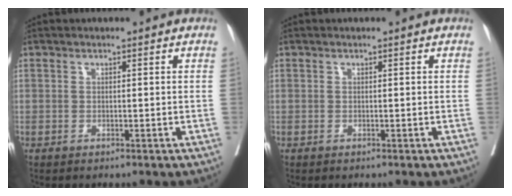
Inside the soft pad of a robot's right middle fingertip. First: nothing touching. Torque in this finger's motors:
{"motor_torque": [-0.02, -0.02, 0.00, 0.00]}